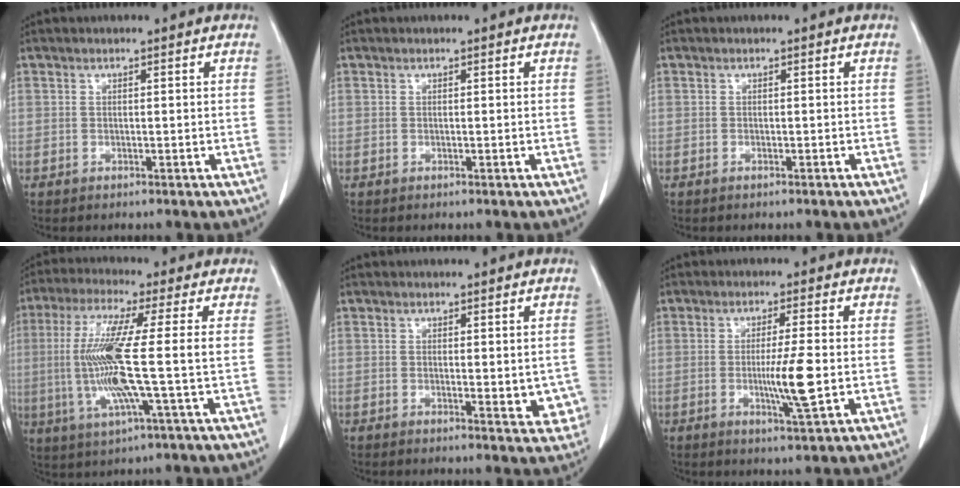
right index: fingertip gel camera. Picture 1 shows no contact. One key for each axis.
{"total": 0.0}
{"total": 0.0}
{"total": 13.1, "fx": -0.5, "fy": -0.4, "fz": 13.1, "tx": -0.272, "ty": -0.009, "tz": -0.017}
{"total": 4.6, "fx": -0.6, "fy": 2.0, "fz": 4.1, "tx": -0.031, "ty": -0.006, "tz": -0.007}
{"total": 6.3, "fx": -1.0, "fy": -0.2, "fz": 6.3, "tx": -0.108, "ty": -0.013, "tz": -0.017}